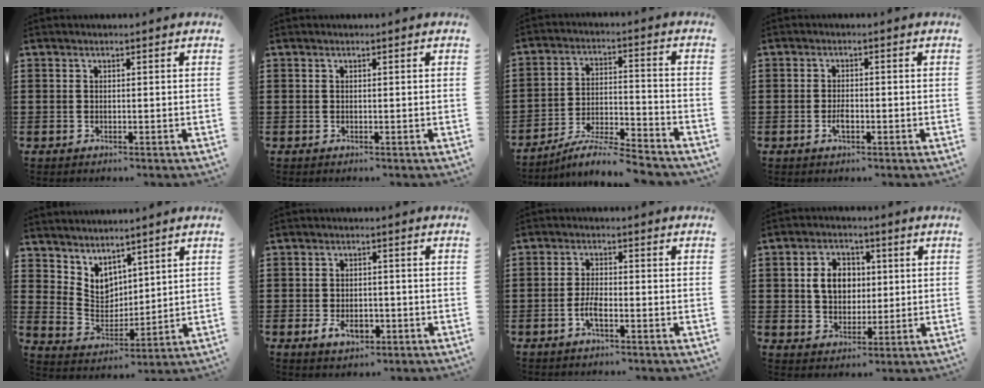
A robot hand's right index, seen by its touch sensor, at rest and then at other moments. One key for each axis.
{"total": 0.0}
{"total": 6.5, "fx": -6.2, "fy": 0.0, "fz": 2.1, "tx": -0.038, "ty": -0.001, "tz": -0.119}
{"total": 2.1, "fx": -0.8, "fy": 0.9, "fz": 1.8, "tx": -0.034, "ty": 0.000, "tz": -0.014}
{"total": 4.9, "fx": 3.9, "fy": 2.9, "fz": 0.6, "tx": -0.036, "ty": -0.017, "tz": 0.075}
{"total": 3.7, "fx": -1.4, "fy": 2.3, "fz": 2.6, "tx": -0.046, "ty": -0.003, "tz": -0.029}
{"total": 3.2, "fx": -1.3, "fy": 0.7, "fz": 2.8, "tx": -0.064, "ty": -0.005, "tz": -0.027}
{"total": 6.4, "fx": 0.8, "fy": 5.1, "fz": 3.7, "tx": -0.074, "ty": 0.011, "tz": 0.009}